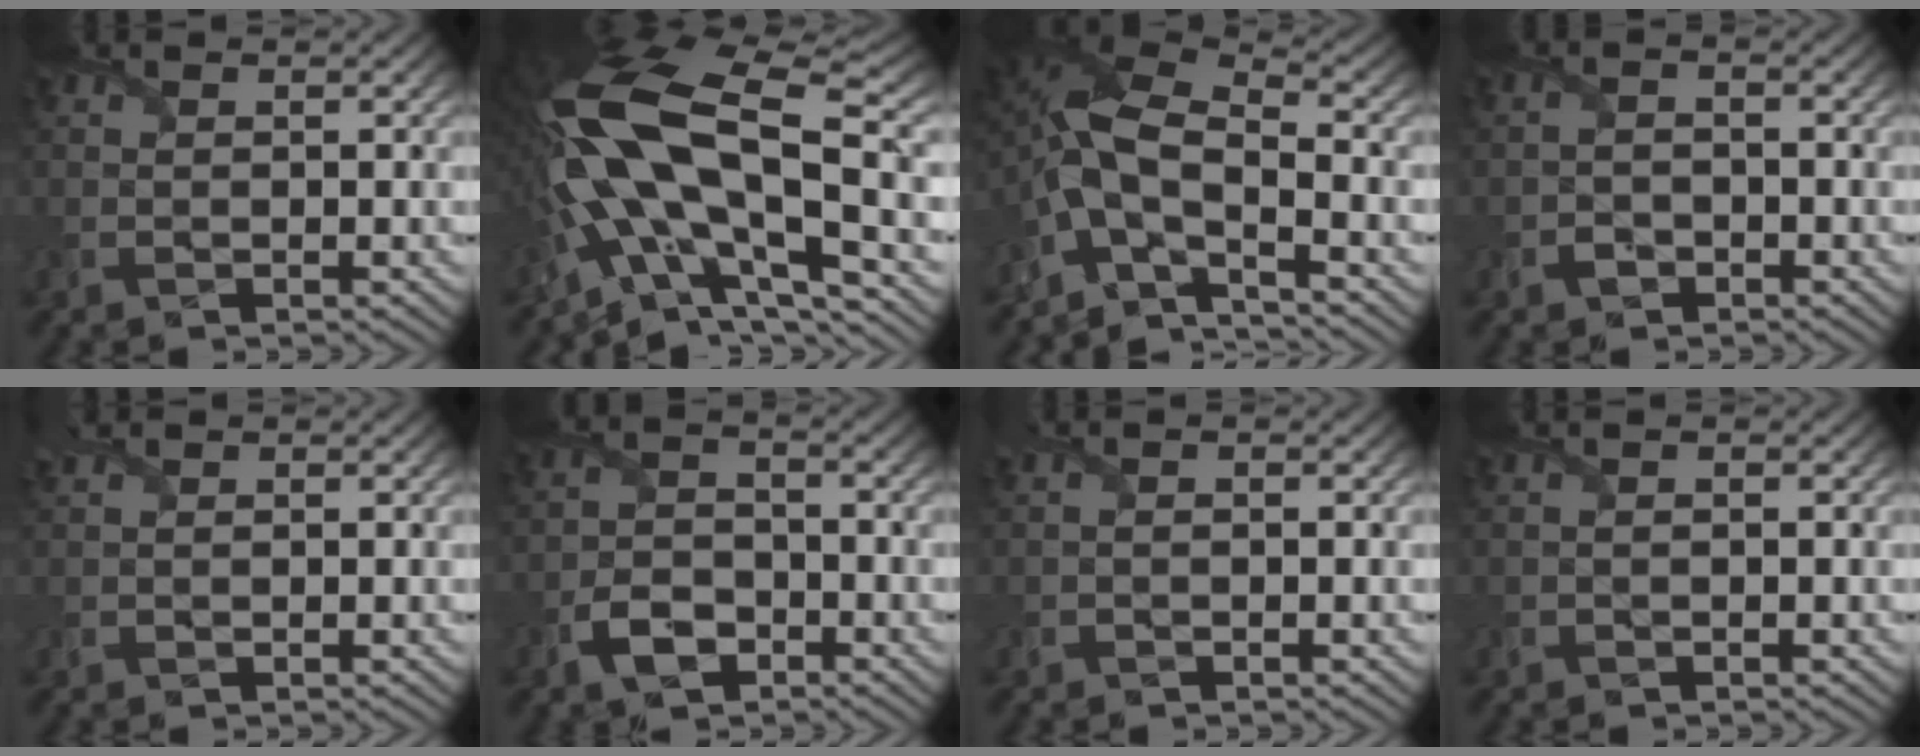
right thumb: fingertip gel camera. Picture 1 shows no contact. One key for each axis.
{"total": 19.0, "fx": -1.0, "fy": 8.4, "fz": 17.0, "tx": -0.338, "ty": -0.004, "tz": -0.022}
{"total": 11.1, "fx": -3.9, "fy": 4.8, "fz": 9.2, "tx": -0.190, "ty": 0.002, "tz": -0.092}
{"total": 1.9, "fx": -1.3, "fy": 1.2, "fz": 0.8, "tx": -0.018, "ty": 0.003, "tz": -0.027}
{"total": 1.5, "fx": 1.1, "fy": 0.8, "fz": 0.7, "tx": -0.019, "ty": 0.006, "tz": 0.023}
{"total": 4.8, "fx": -2.7, "fy": 2.9, "fz": 2.7, "tx": -0.055, "ty": -0.003, "tz": -0.061}
{"total": 0.7, "fx": 0.0, "fy": 0.4, "fz": 0.6, "tx": -0.014, "ty": 0.003, "tz": -0.001}
{"total": 0.6, "fx": 0.2, "fy": 0.2, "fz": 0.5, "tx": -0.014, "ty": 0.003, "tz": 0.001}